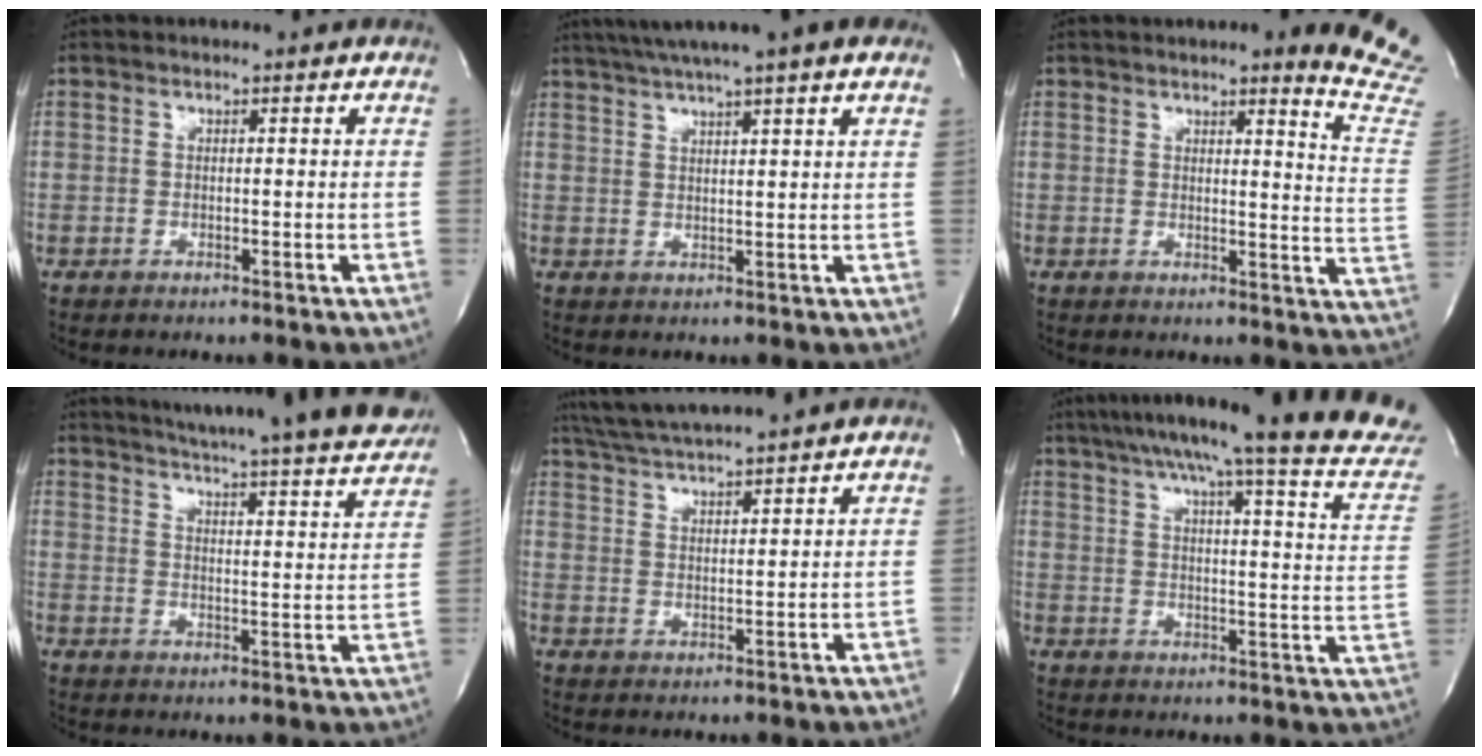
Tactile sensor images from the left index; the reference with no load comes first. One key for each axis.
{"total": 10.7, "fx": 8.2, "fy": -0.6, "fz": 6.8, "tx": -0.116, "ty": 0.034, "tz": 0.110}
{"total": 10.8, "fx": 9.7, "fy": -0.4, "fz": 4.6, "tx": -0.040, "ty": -0.090, "tz": 0.081}
{"total": 26.2, "fx": 24.1, "fy": 0.6, "fz": 10.3, "tx": -0.162, "ty": -0.071, "tz": 0.296}
{"total": 11.1, "fx": 10.2, "fy": -1.0, "fz": 4.3, "tx": -0.086, "ty": 0.022, "tz": 0.166}
{"total": 23.5, "fx": 20.7, "fy": -0.3, "fz": 11.1, "tx": -0.163, "ty": -0.062, "tz": 0.253}